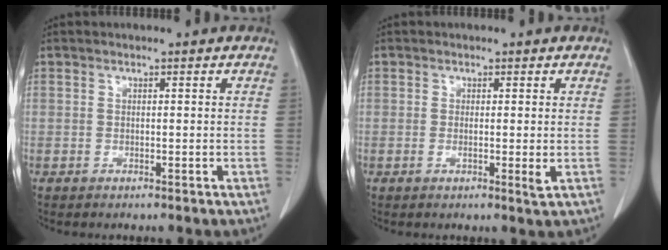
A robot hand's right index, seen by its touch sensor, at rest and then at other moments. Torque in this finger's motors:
{"motor_torque": [-0.13, 0.18, -0.02, 0.00]}